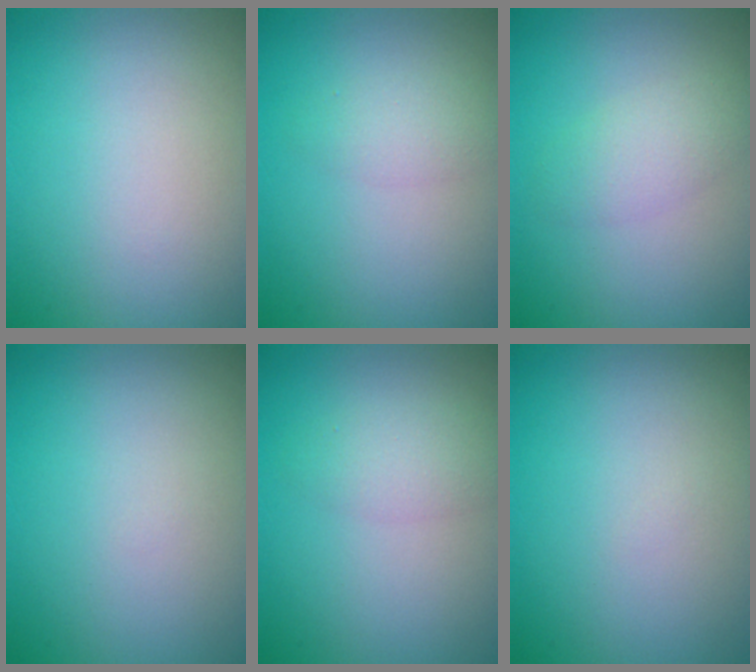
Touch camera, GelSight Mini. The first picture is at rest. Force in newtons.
{"total": 1.8, "press": 1.8, "slide": 0.2}
{"total": 2.5, "press": 2.5, "slide": 0.0}
{"total": 0.0}
{"total": 2.2, "press": 2.1, "slide": 0.2}
{"total": 0.0}